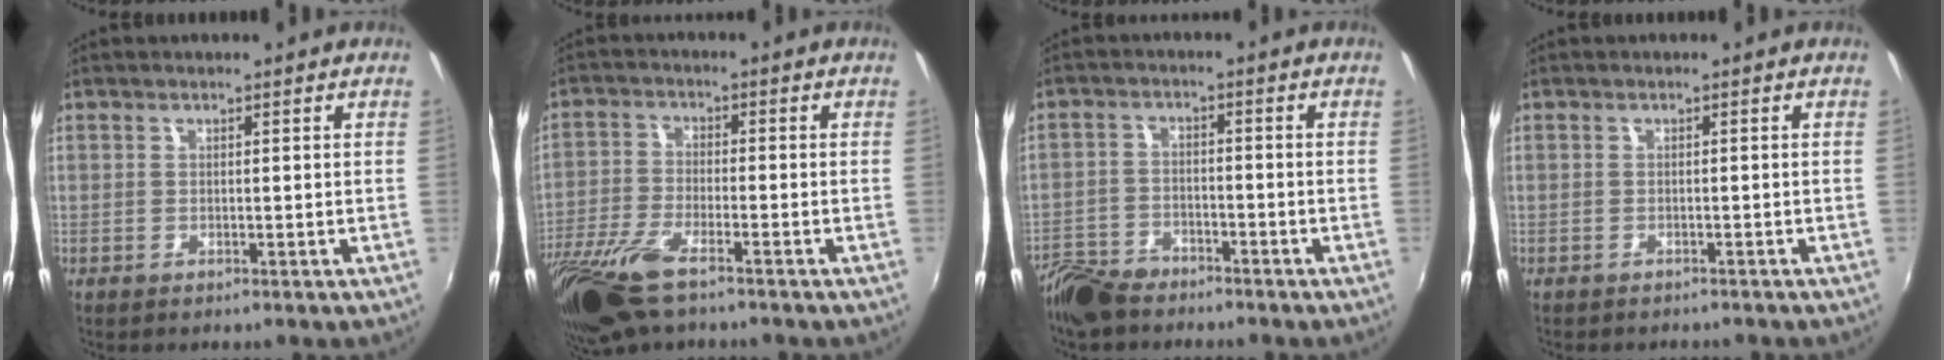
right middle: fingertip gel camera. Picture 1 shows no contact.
{"total": 12.7, "force": [-9.0, 3.3, 8.4], "torque": [-0.195, -0.041, -0.178]}
{"total": 8.4, "force": [-6.8, 3.7, 3.2], "torque": [-0.088, -0.007, -0.128]}
{"total": 1.9, "force": [-1.7, 0.7, 0.4], "torque": [-0.013, -0.011, -0.022]}